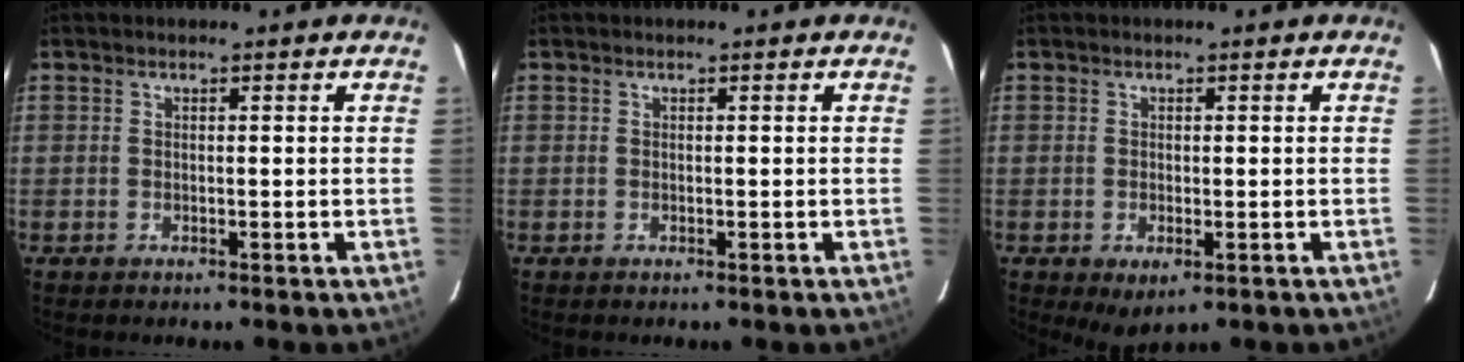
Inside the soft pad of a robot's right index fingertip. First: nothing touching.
{"total": 0.0}
{"total": 3.0, "force": [-1.1, 1.4, 2.3], "torque": [-0.036, -0.006, -0.003]}